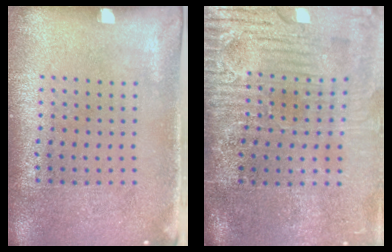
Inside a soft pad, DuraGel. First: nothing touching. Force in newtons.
{"total": 4.6, "press": 4.0, "slide": 2.4}